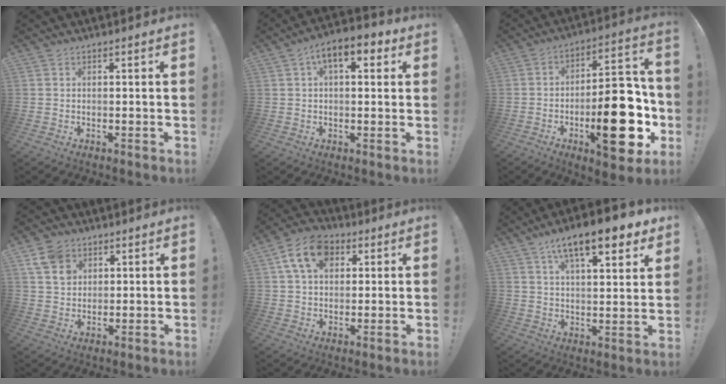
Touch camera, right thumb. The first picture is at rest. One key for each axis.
{"total": 8.7, "fx": 3.2, "fy": 4.1, "fz": 7.0, "tx": -0.093, "ty": -0.008, "tz": 0.051}
{"total": 23.7, "fx": -6.8, "fy": 9.7, "fz": 20.6, "tx": -0.290, "ty": 0.040, "tz": -0.097}
{"total": 9.2, "fx": 4.9, "fy": 6.7, "fz": 3.8, "tx": -0.061, "ty": -0.018, "tz": 0.099}
{"total": 12.5, "fx": 4.9, "fy": 8.8, "fz": 7.4, "tx": -0.118, "ty": -0.003, "tz": 0.095}
{"total": 14.3, "fx": 8.6, "fy": 4.3, "fz": 10.6, "tx": -0.161, "ty": -0.046, "tz": 0.139}